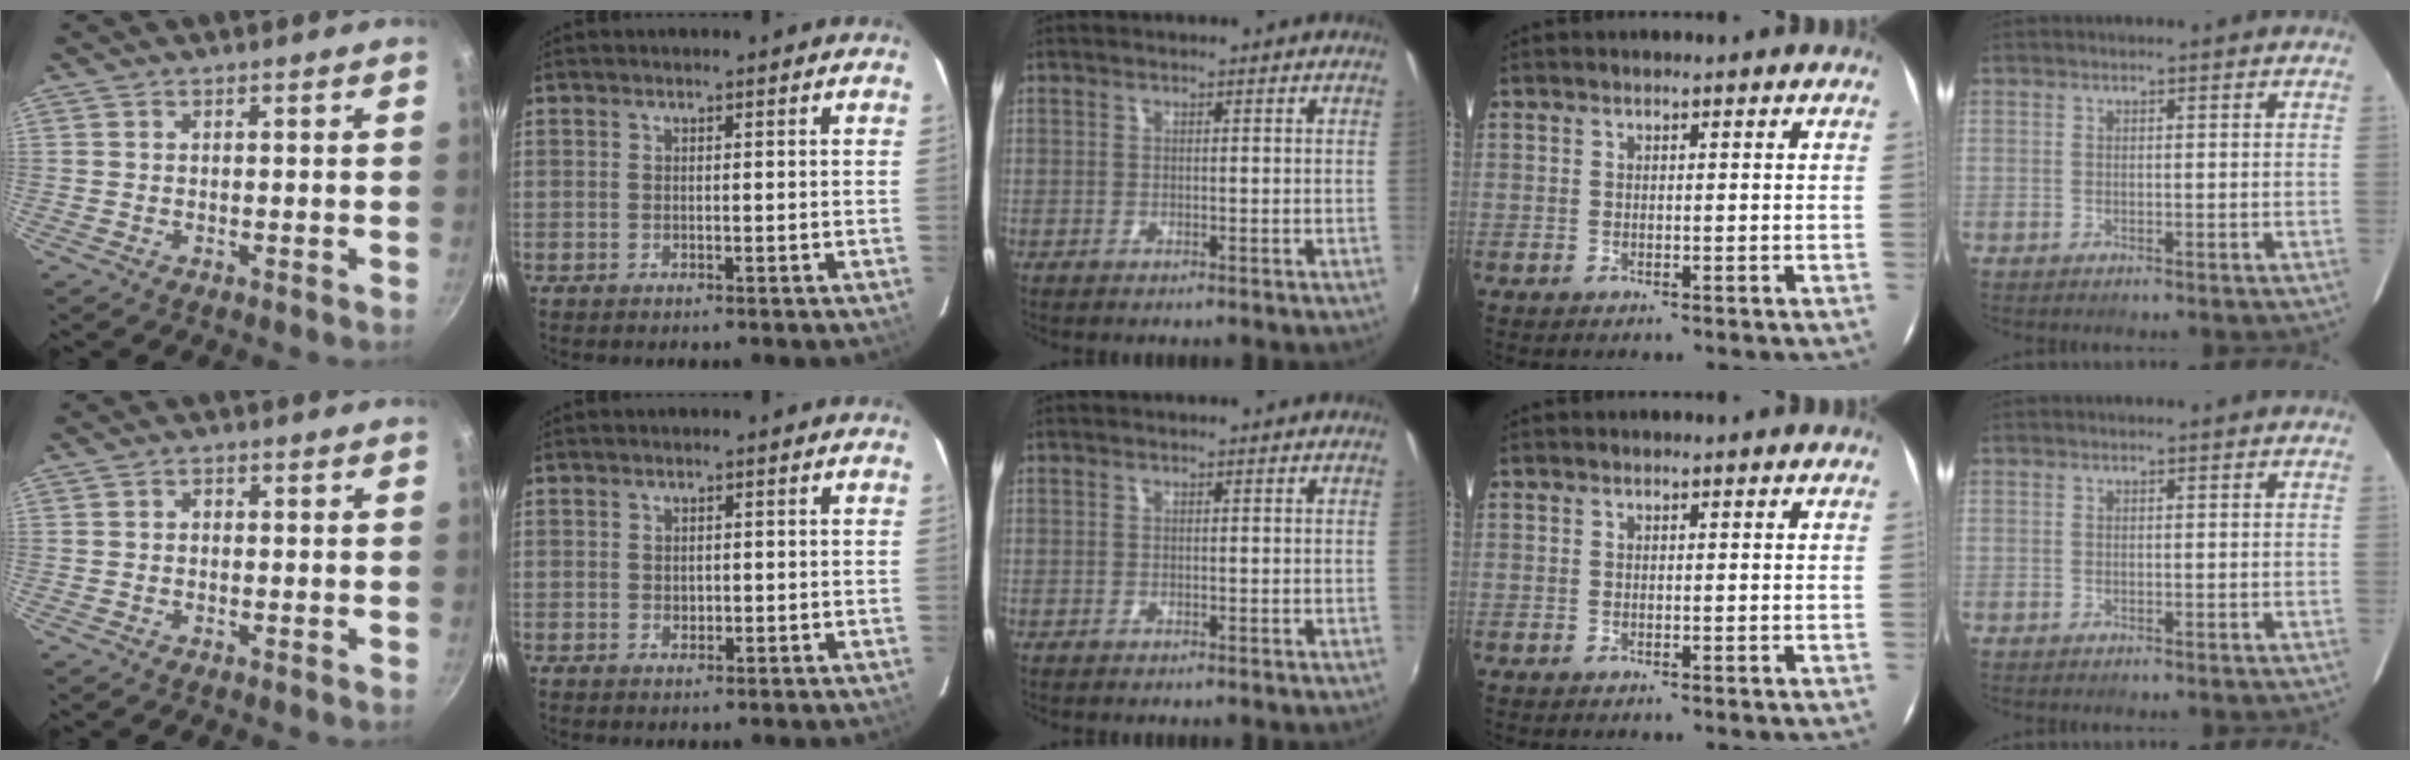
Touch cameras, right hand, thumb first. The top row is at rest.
{"thumb": {"total": 1.2, "force": [-0.1, 1.0, 0.7], "torque": [-0.012, 0.007, -0.003]}, "index": {"total": 1.5, "force": [-0.1, 1.3, 0.8], "torque": [-0.011, 0.002, 0.000]}}